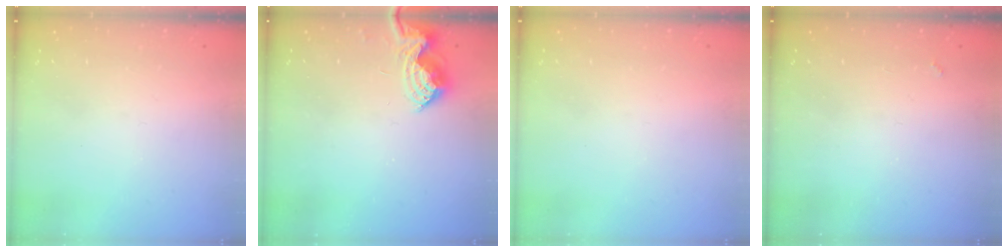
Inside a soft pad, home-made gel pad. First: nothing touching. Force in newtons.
{"total": 9.0, "press": 9.0, "slide": 0.3}
{"total": 0.0}
{"total": 1.3, "press": 1.3, "slide": 0.4}